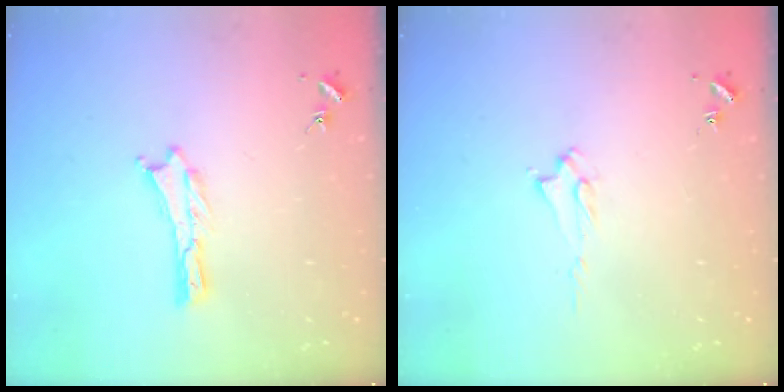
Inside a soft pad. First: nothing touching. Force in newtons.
{"total": 1.9, "press": 1.8, "slide": 0.4}